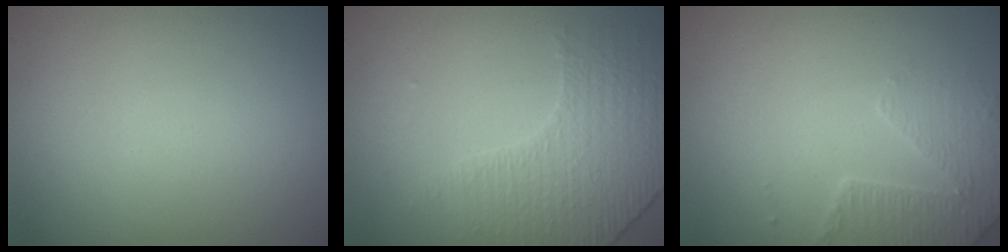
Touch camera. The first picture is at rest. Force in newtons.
{"total": 3.9, "press": 3.2, "slide": 2.2}
{"total": 3.2, "press": 3.1, "slide": 0.8}